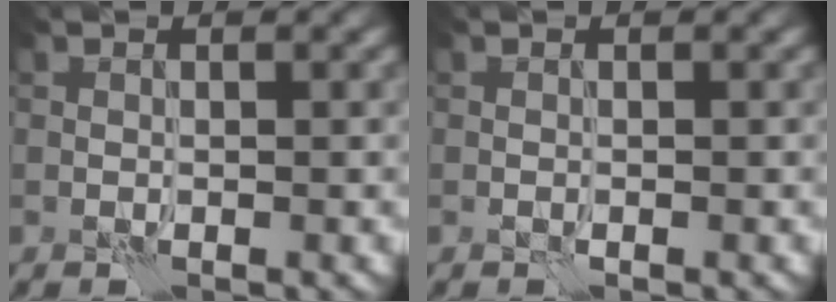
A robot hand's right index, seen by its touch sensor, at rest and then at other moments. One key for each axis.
{"total": 0.0}